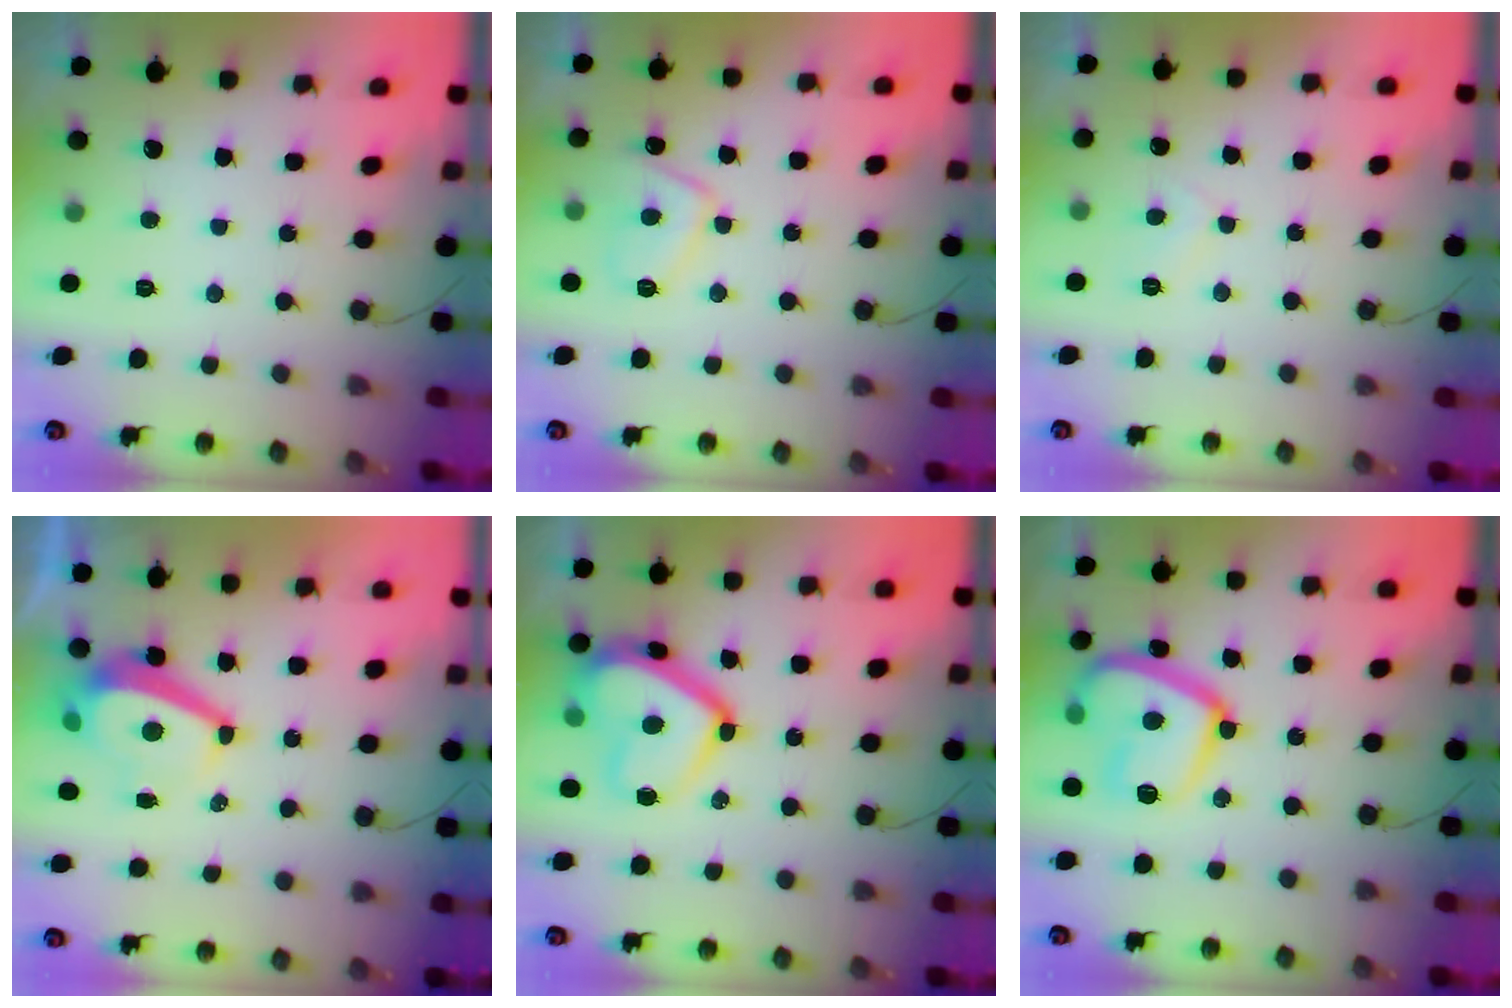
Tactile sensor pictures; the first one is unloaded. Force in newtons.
{"total": 8.1, "press": 8.0, "slide": 1.1}
{"total": 3.9, "press": 3.8, "slide": 0.6}
{"total": 7.8, "press": 7.7, "slide": 1.1}
{"total": 16.7, "press": 16.6, "slide": 1.5}
{"total": 17.4, "press": 17.3, "slide": 1.7}